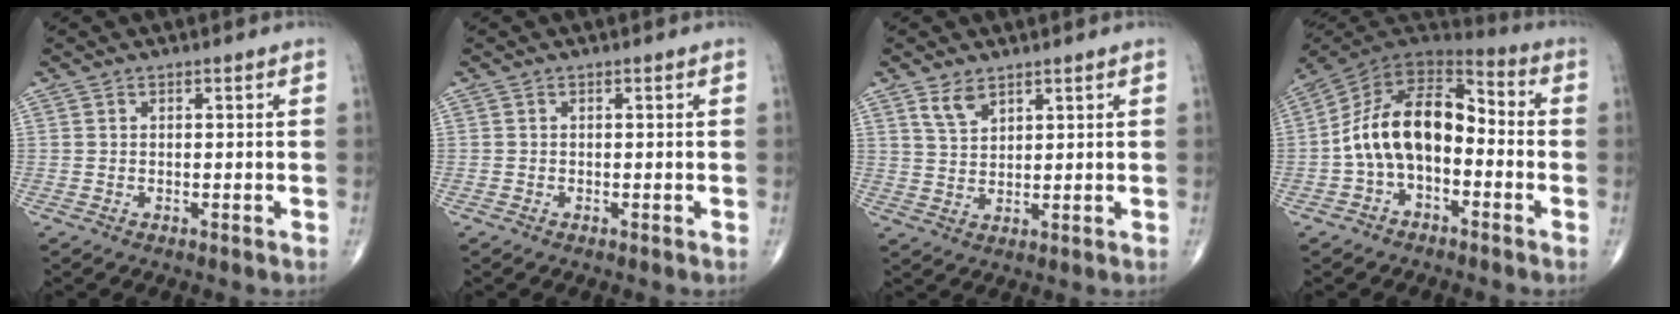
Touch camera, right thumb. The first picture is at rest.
{"total": 0.0}
{"total": 4.0, "force": [2.7, 2.0, 2.2], "torque": [-0.033, -0.017, 0.059]}
{"total": 15.6, "force": [-2.4, 9.5, 12.2], "torque": [-0.193, 0.058, -0.054]}